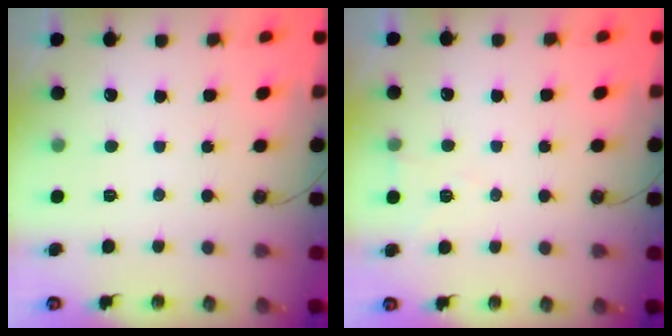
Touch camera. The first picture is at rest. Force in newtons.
{"total": 5.5, "press": 3.3, "slide": 4.4}